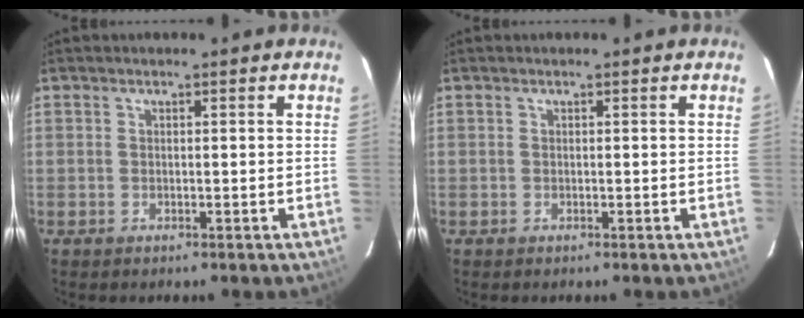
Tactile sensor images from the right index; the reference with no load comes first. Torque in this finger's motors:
{"motor_torque": [0.00, 0.00, 0.00, 0.00]}